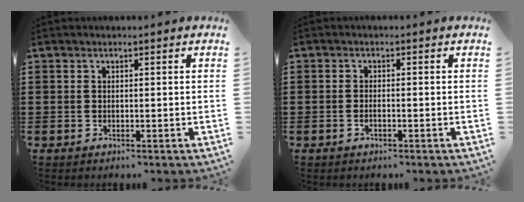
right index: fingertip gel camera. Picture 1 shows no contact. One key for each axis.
{"total": 0.9, "fx": -0.6, "fy": 0.3, "fz": 0.7, "tx": -0.015, "ty": -0.005, "tz": -0.009}